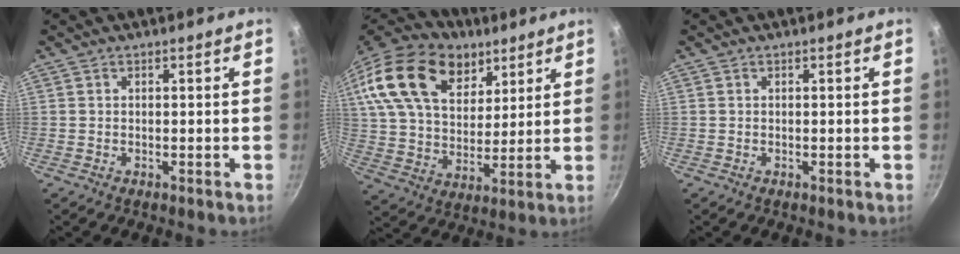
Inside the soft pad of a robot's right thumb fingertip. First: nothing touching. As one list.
[{"total": 25.9, "force": [13.2, 16.4, 15.0], "torque": [-0.267, -0.009, 0.234]}, {"total": 0.0}]